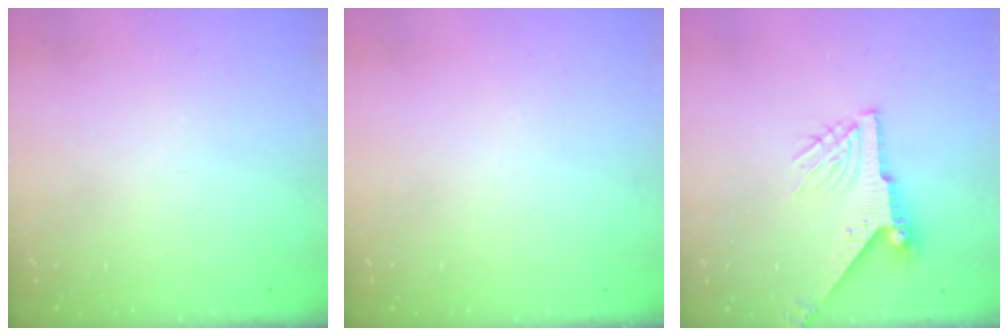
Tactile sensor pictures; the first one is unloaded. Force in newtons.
{"total": 0.0}
{"total": 8.4, "press": 8.4, "slide": 0.6}